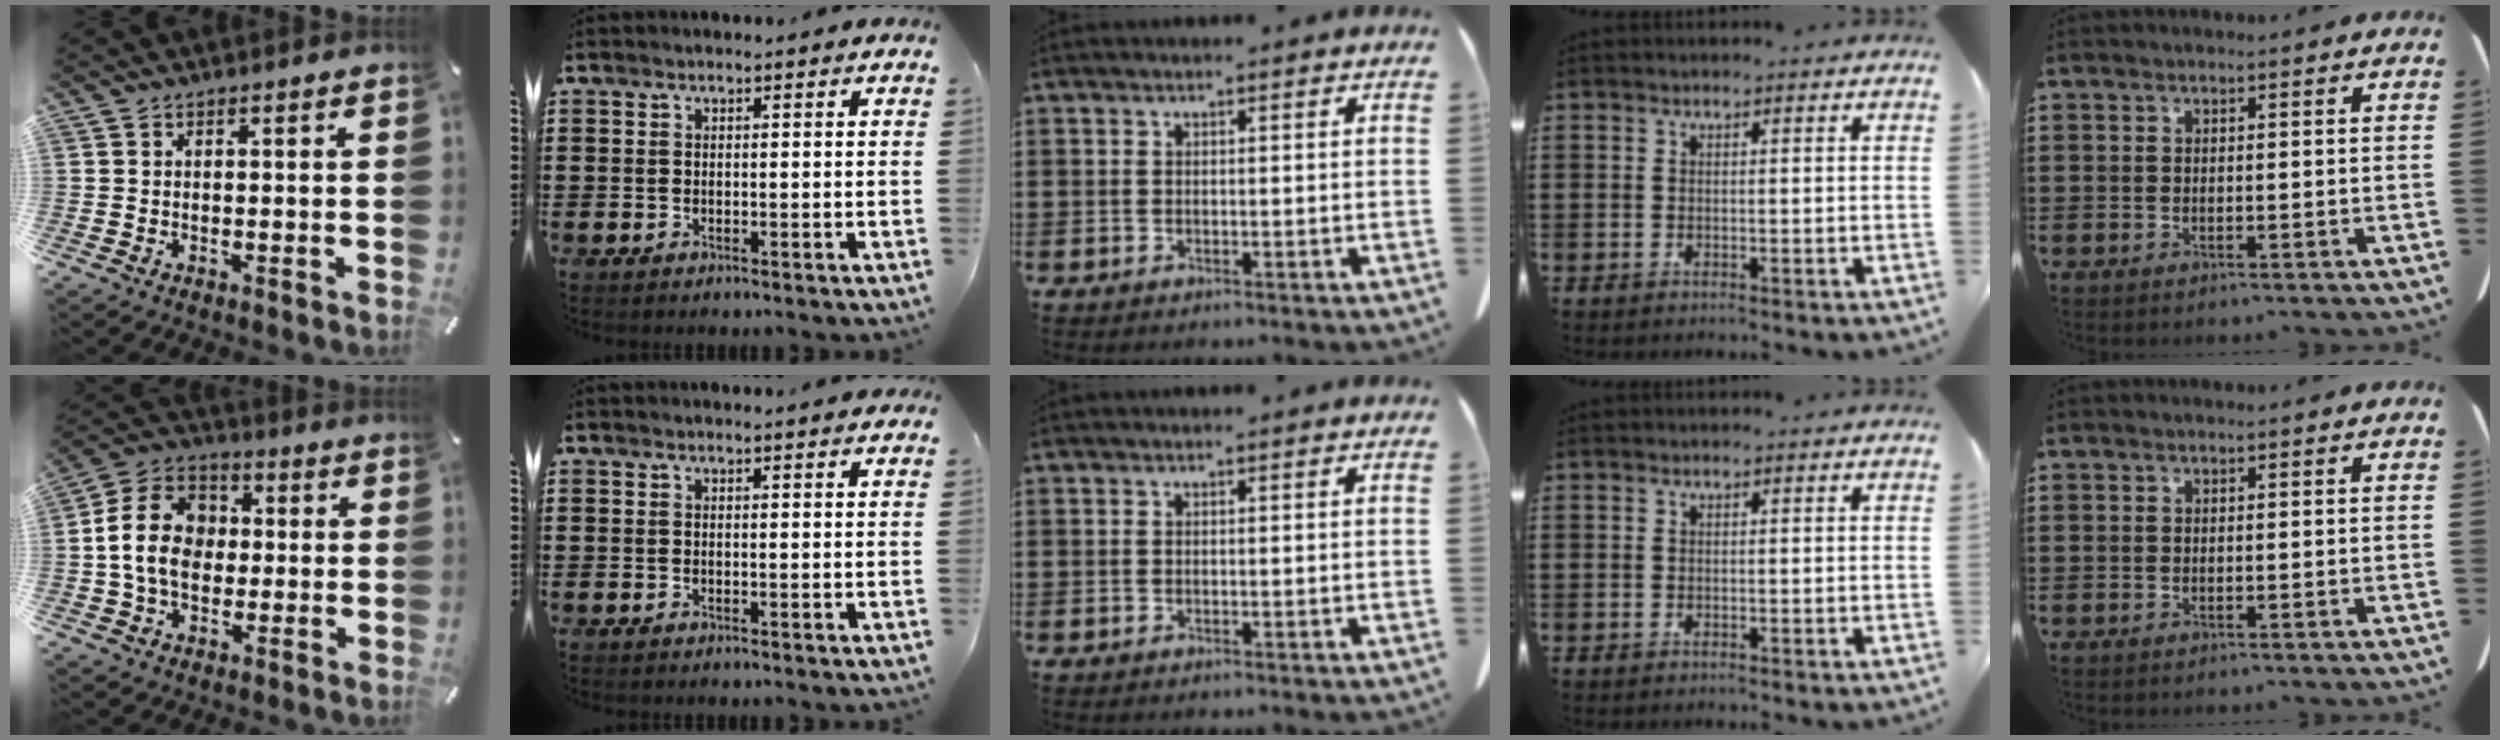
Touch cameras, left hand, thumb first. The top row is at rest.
{"thumb": {"total": 13.2, "force": [-0.7, 10.8, 7.5], "torque": [-0.177, 0.026, -0.015]}, "index": {"total": 1.0, "force": [1.0, -0.1, 0.3], "torque": [-0.007, 0.000, 0.019]}}